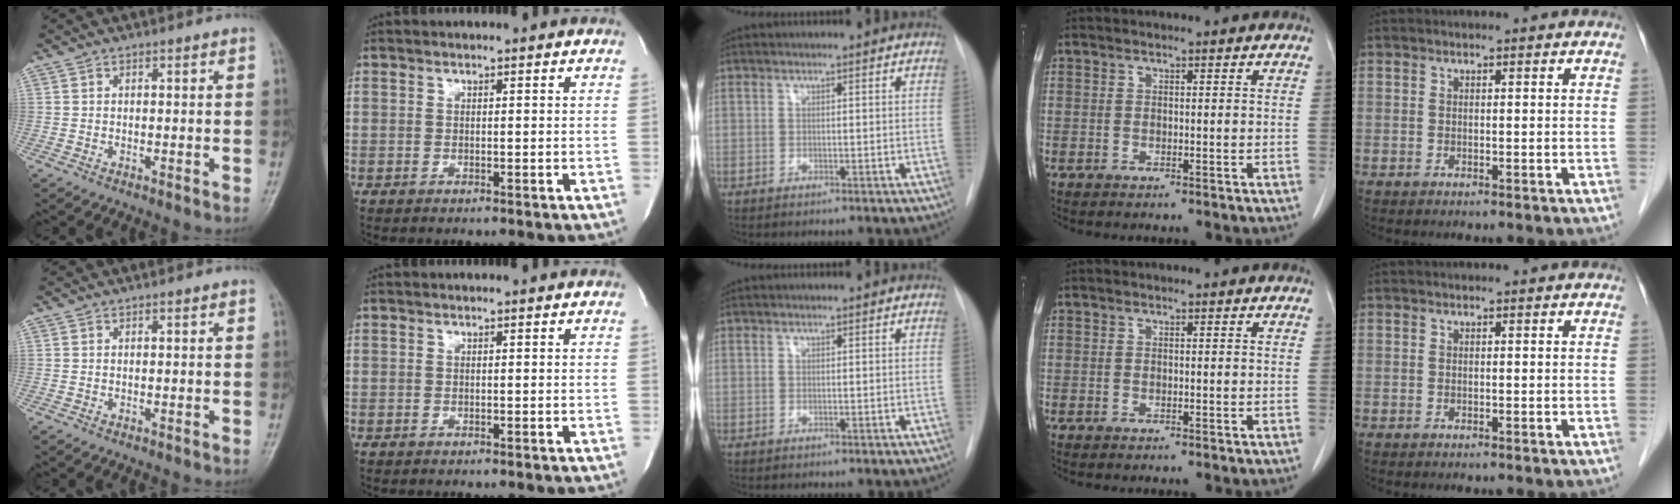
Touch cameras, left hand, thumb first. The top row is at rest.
{}